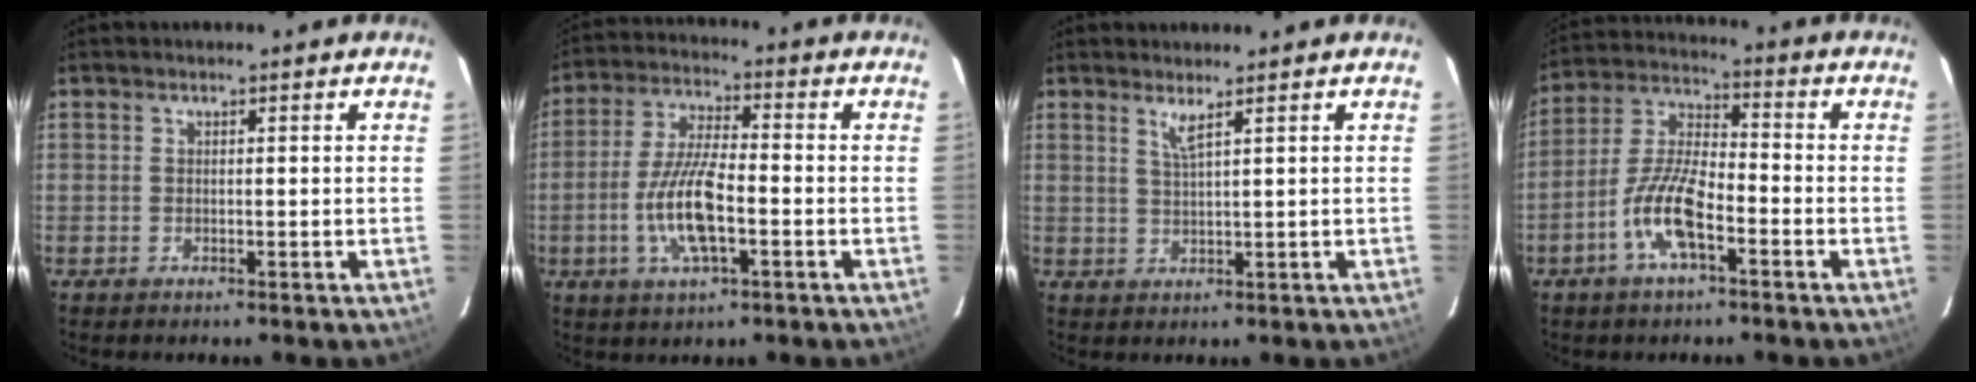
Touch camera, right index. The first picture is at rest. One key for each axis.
{"total": 11.3, "fx": -3.2, "fy": 3.2, "fz": 10.4, "tx": -0.213, "ty": -0.002, "tz": -0.063}
{"total": 2.2, "fx": 1.5, "fy": -0.4, "fz": 1.6, "tx": -0.035, "ty": -0.007, "tz": 0.027}
{"total": 10.5, "fx": -4.9, "fy": 3.3, "fz": 8.7, "tx": -0.189, "ty": 0.004, "tz": -0.098}